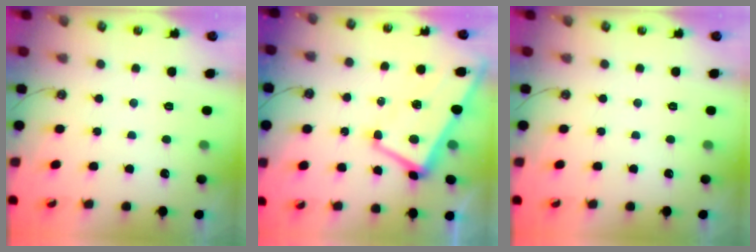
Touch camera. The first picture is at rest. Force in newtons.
{"total": 1.2, "press": 0.4, "slide": 1.1}
{"total": 0.0}